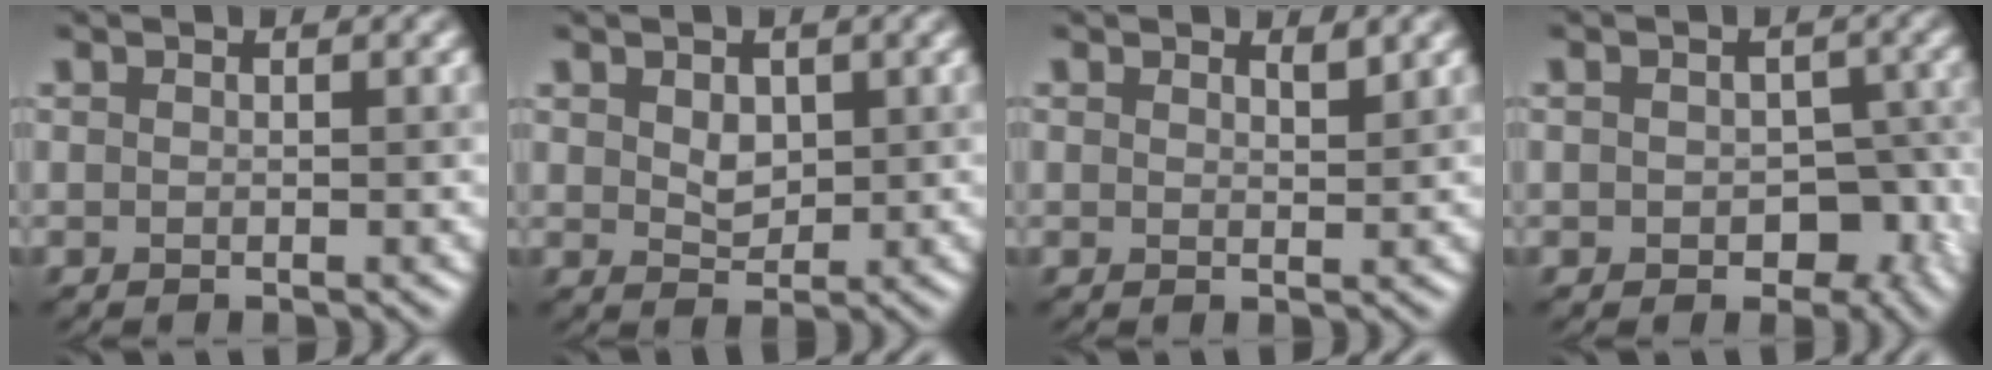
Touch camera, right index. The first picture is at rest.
{"total": 1.4, "force": [0.5, 1.1, 0.7], "torque": [-0.017, -0.005, 0.020]}
{"total": 0.9, "force": [0.9, 0.0, -0.3], "torque": [-0.003, -0.003, 0.018]}
{"total": 4.7, "force": [-1.3, 3.2, 3.2], "torque": [-0.038, -0.017, -0.007]}